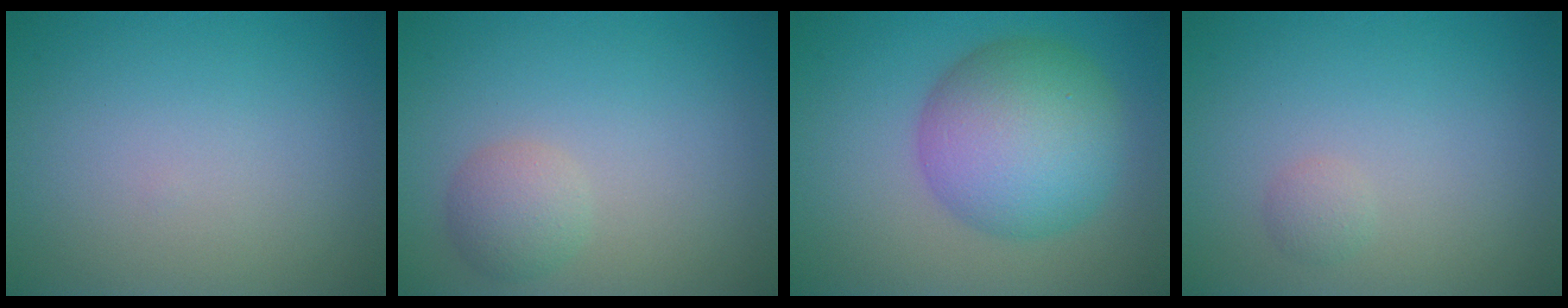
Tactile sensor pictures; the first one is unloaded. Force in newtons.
{"total": 2.2, "press": 2.2, "slide": 0.1}
{"total": 8.8, "press": 8.8, "slide": 0.1}
{"total": 0.8, "press": 0.8, "slide": 0.0}